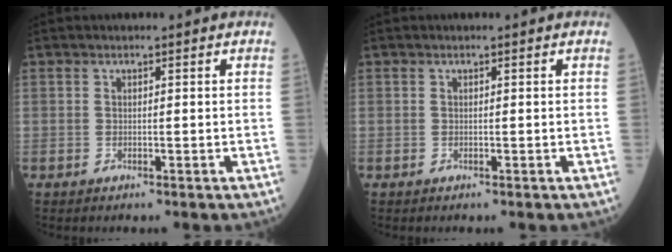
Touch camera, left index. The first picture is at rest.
{"total": 0.0}